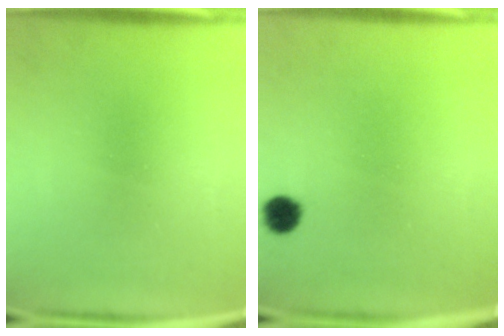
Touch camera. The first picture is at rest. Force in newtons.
{"total": 3.0}